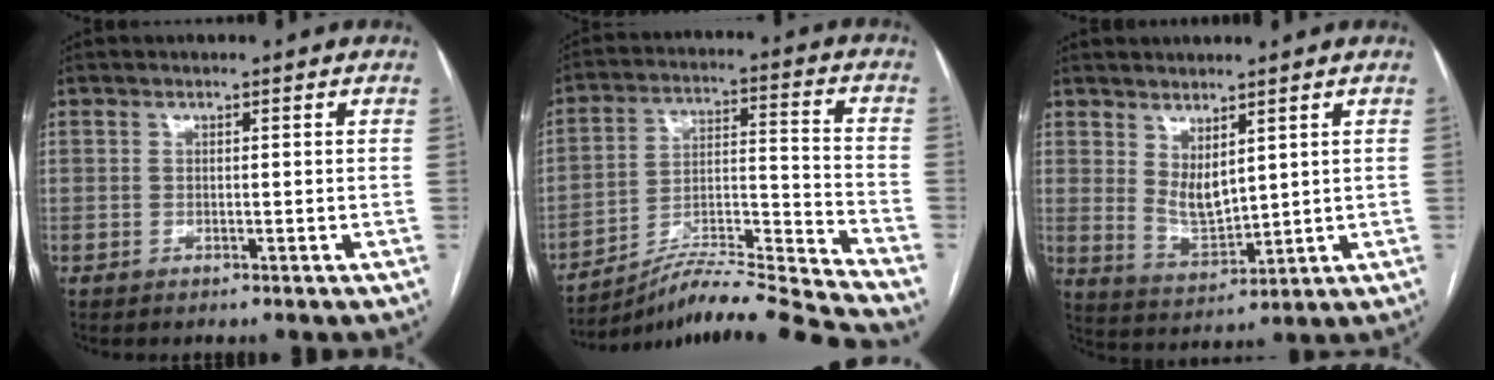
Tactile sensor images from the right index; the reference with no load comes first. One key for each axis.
{"total": 17.1, "fx": -16.0, "fy": -3.2, "fz": 5.4, "tx": -0.091, "ty": 0.013, "tz": -0.272}
{"total": 5.3, "fx": 2.5, "fy": 2.2, "fz": 4.1, "tx": -0.085, "ty": -0.011, "tz": 0.064}